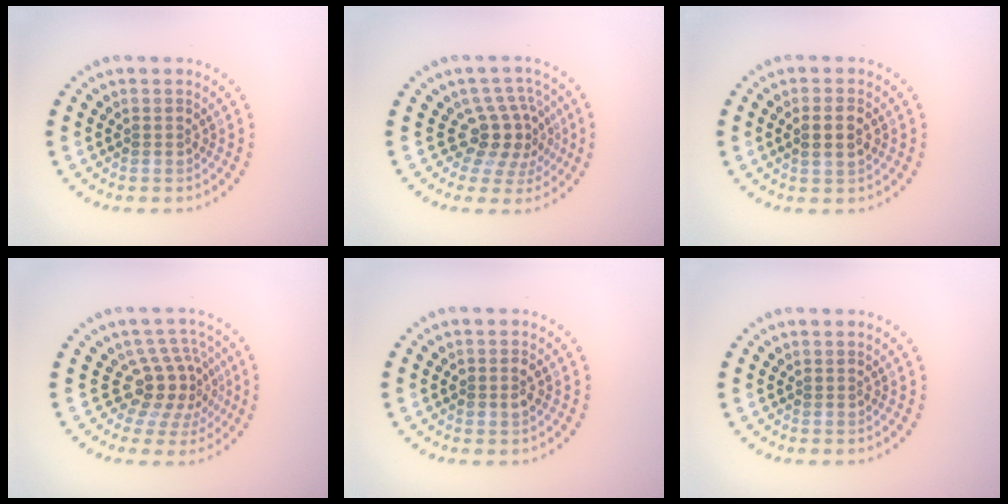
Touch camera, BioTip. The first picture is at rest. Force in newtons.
{"total": 3.9, "press": 2.8, "slide": 2.7}
{"total": 2.3, "press": 2.3, "slide": 0.5}
{"total": 4.3, "press": 3.0, "slide": 3.0}
{"total": 1.4, "press": 1.4, "slide": 0.3}
{"total": 0.0}